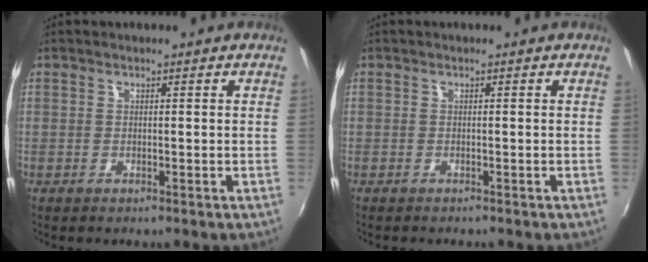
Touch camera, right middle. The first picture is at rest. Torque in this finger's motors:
{"motor_torque": [0.04, -0.12, 0.00, 0.00]}